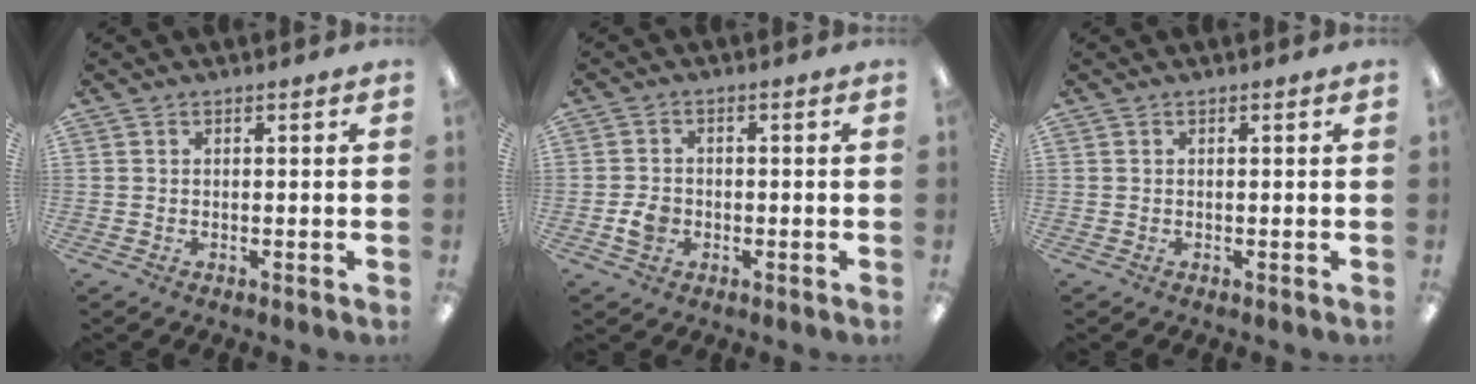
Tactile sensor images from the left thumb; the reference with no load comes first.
{"total": 3.7, "force": [-1.0, 3.0, 2.0], "torque": [-0.032, 0.007, -0.015]}
{"total": 0.0}